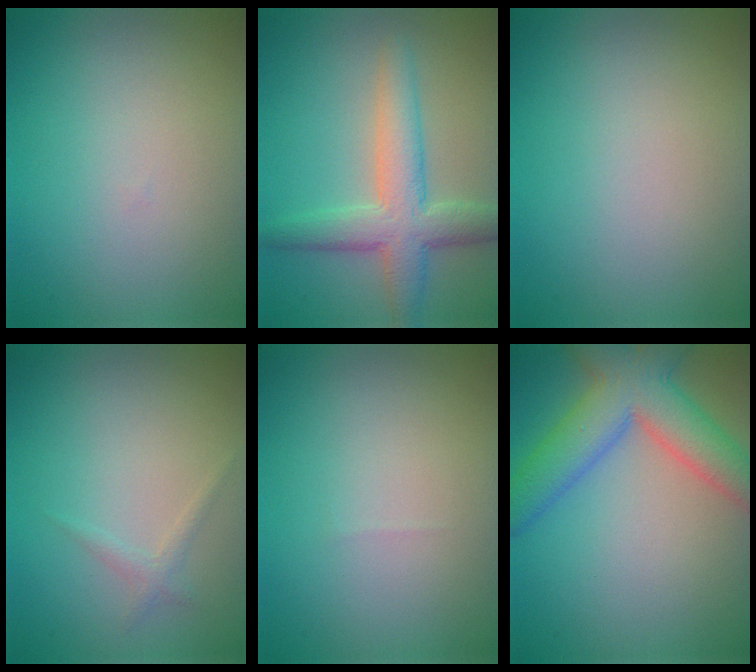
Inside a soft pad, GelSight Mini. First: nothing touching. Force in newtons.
{"total": 5.4, "press": 5.4, "slide": 0.1}
{"total": 0.0}
{"total": 1.0, "press": 1.0, "slide": 0.0}
{"total": 0.0}
{"total": 7.7, "press": 7.7, "slide": 0.3}